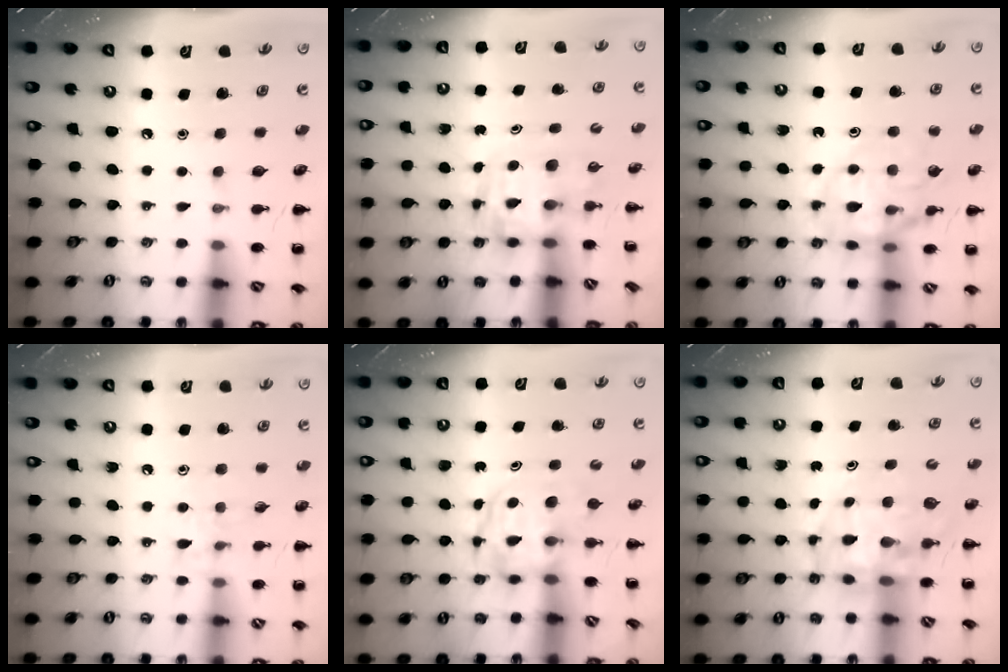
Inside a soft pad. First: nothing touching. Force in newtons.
{"total": 3.6, "press": 3.5, "slide": 0.7}
{"total": 13.8, "press": 13.6, "slide": 2.2}
{"total": 8.0, "press": 7.9, "slide": 1.4}
{"total": 3.9, "press": 3.9, "slide": 0.3}
{"total": 6.3, "press": 5.9, "slide": 2.0}